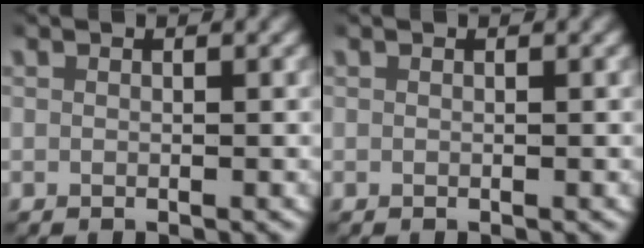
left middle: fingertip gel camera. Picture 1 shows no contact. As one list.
[{"total": 0.0}]